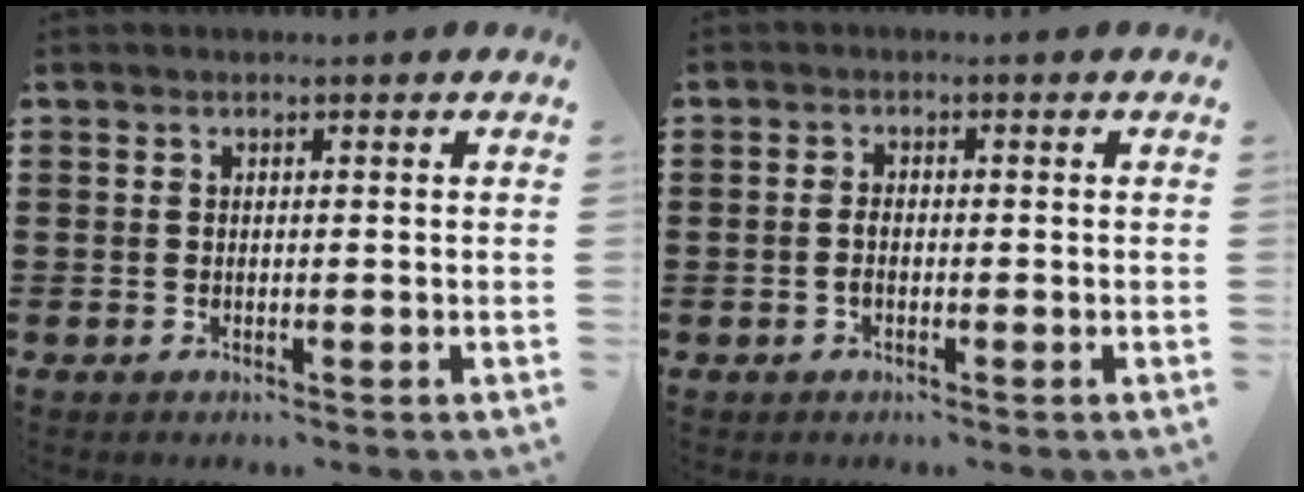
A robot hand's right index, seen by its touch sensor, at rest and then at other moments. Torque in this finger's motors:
{"motor_torque": [1.46, 0.67, -0.12, -0.08]}